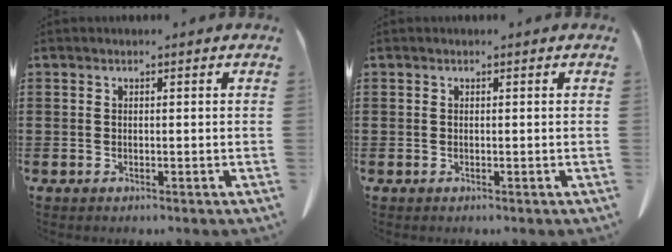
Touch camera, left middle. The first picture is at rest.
{"total": 0.0}